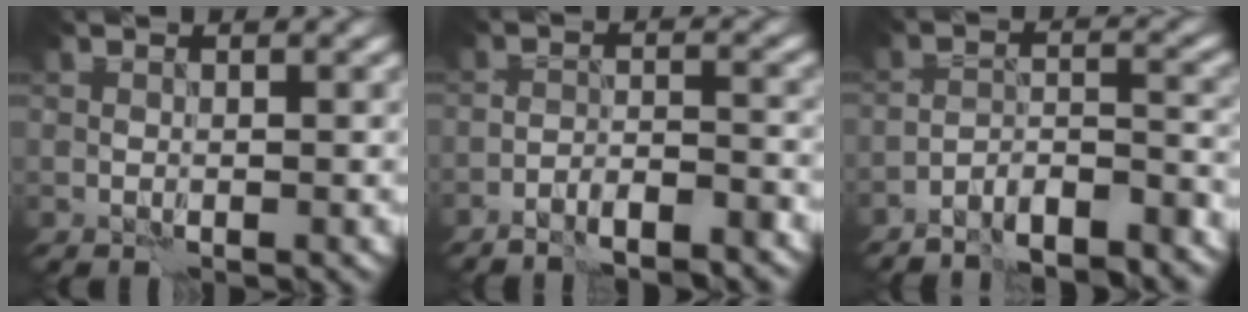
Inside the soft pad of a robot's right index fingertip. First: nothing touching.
{"total": 5.3, "force": [-4.8, 0.7, 2.1], "torque": [-0.038, 0.007, -0.071]}
{"total": 7.8, "force": [-7.0, 1.4, 3.1], "torque": [-0.043, 0.008, -0.115]}